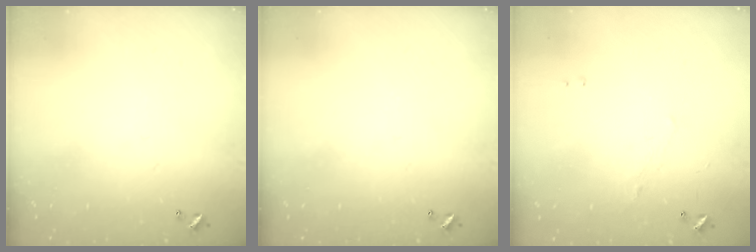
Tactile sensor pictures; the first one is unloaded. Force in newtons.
{"total": 0.0}
{"total": 1.3, "press": 1.2, "slide": 0.6}